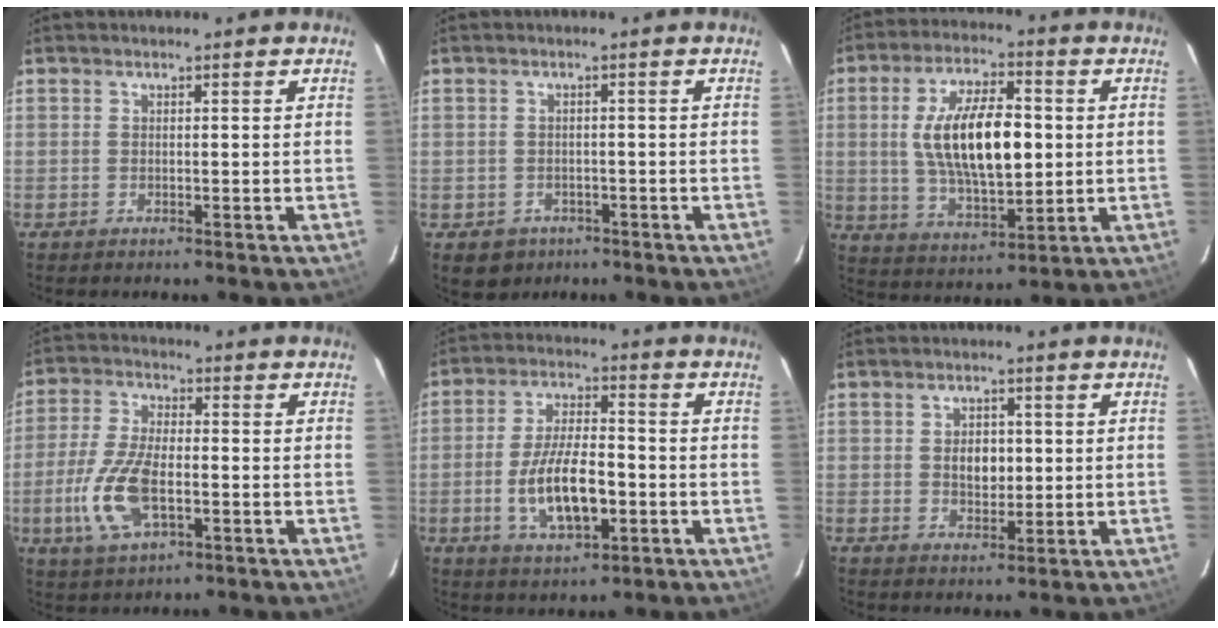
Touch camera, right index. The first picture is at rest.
{"total": 4.9, "force": [-2.3, 4.2, 1.3], "torque": [-0.028, 0.005, -0.022]}
{"total": 15.9, "force": [1.2, 6.8, 14.3], "torque": [-0.263, 0.006, 0.031]}
{"total": 11.7, "force": [-3.3, 5.2, 9.9], "torque": [-0.220, -0.003, -0.061]}
{"total": 11.9, "force": [-3.2, 4.8, 10.4], "torque": [-0.206, -0.005, -0.050]}
{"total": 4.5, "force": [0.3, 3.2, 3.1], "torque": [-0.050, 0.005, 0.008]}